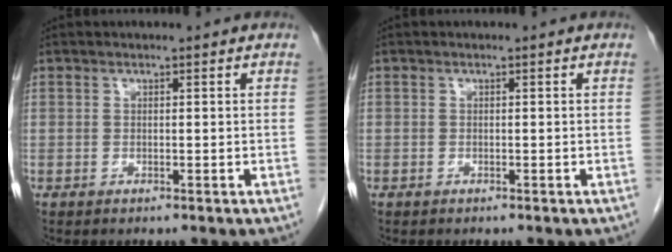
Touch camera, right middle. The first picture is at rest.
{"total": 0.0}